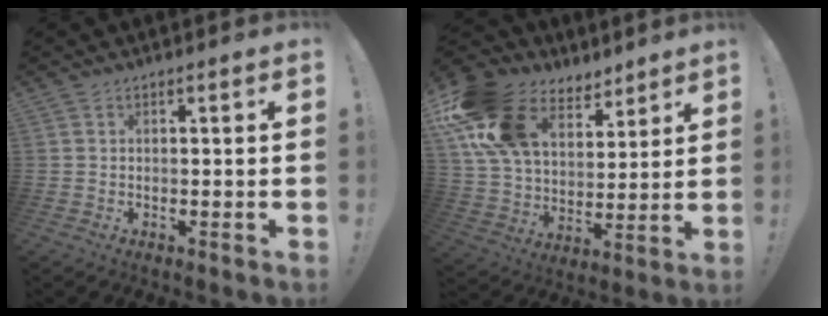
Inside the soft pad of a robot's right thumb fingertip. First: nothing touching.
{"total": 21.3, "force": [11.0, 14.1, 11.5], "torque": [-0.207, -0.044, 0.220]}